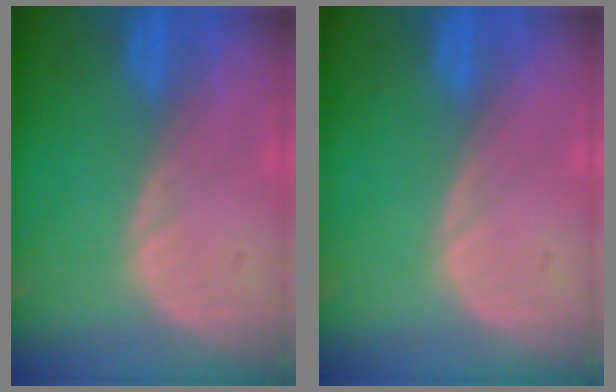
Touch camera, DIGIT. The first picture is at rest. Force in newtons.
{"total": 0.0}